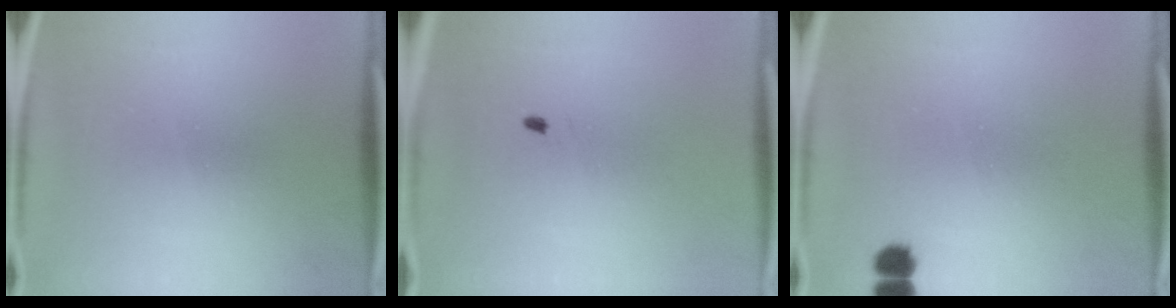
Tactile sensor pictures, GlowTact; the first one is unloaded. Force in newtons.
{"total": 0.5}
{"total": 2.3}